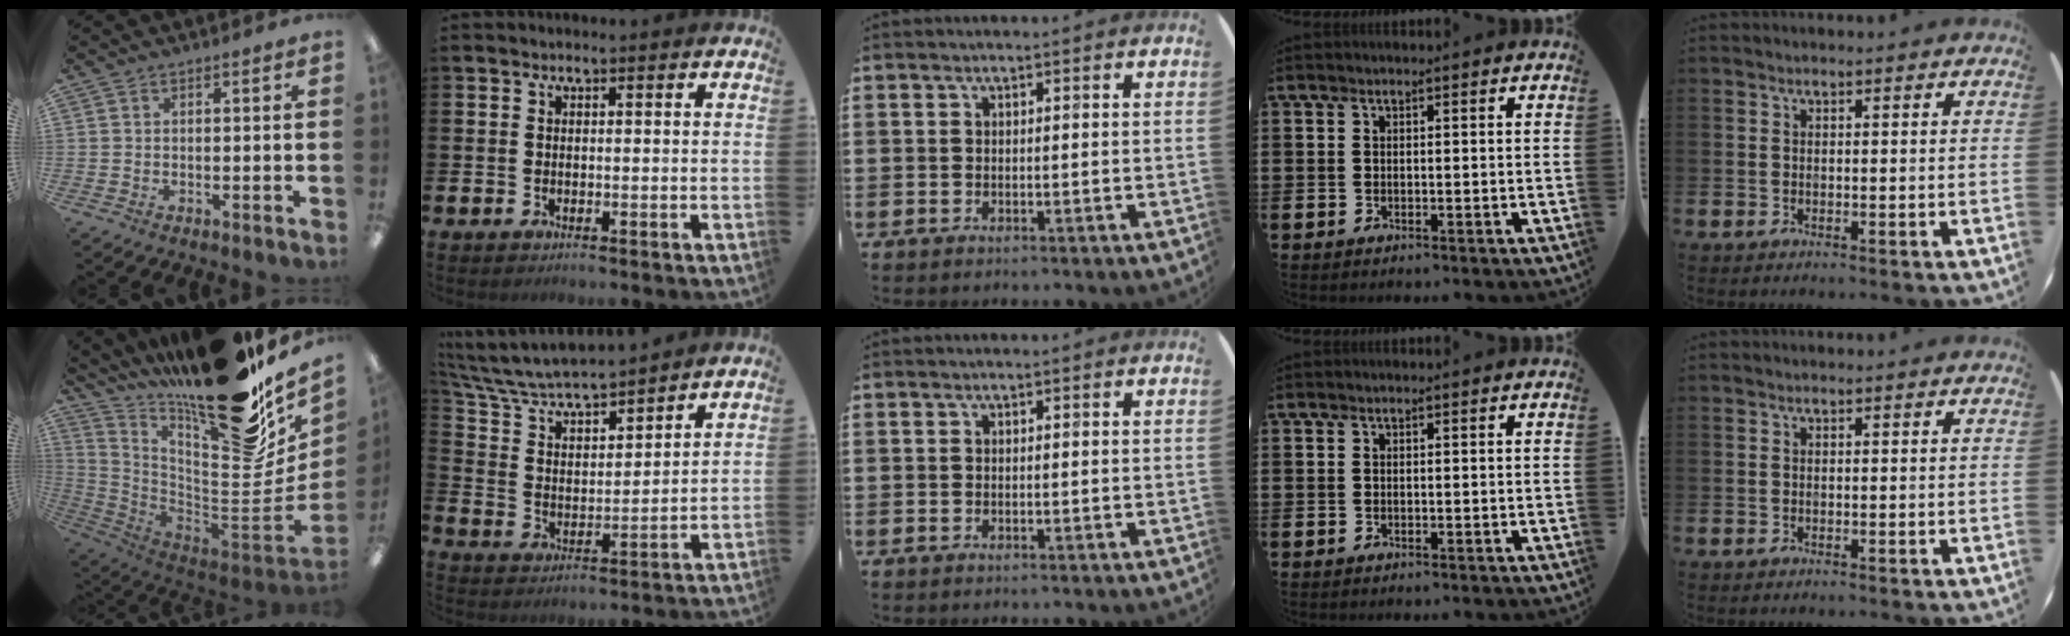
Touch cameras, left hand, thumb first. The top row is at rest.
{"thumb": {"total": 26.2, "force": [18.6, 7.2, 17.0], "torque": [-0.211, -0.154, 0.309]}, "index": {"total": 7.3, "force": [6.9, 1.3, 2.1], "torque": [-0.080, -0.053, 0.119]}}